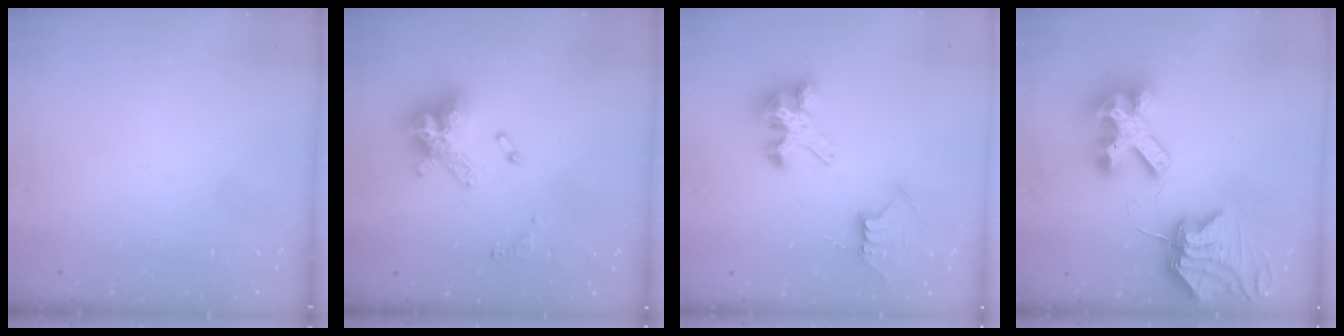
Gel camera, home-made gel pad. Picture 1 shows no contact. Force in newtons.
{"total": 13.4, "press": 13.4, "slide": 1.3}
{"total": 8.1, "press": 8.1, "slide": 0.4}
{"total": 14.5, "press": 14.4, "slide": 1.7}